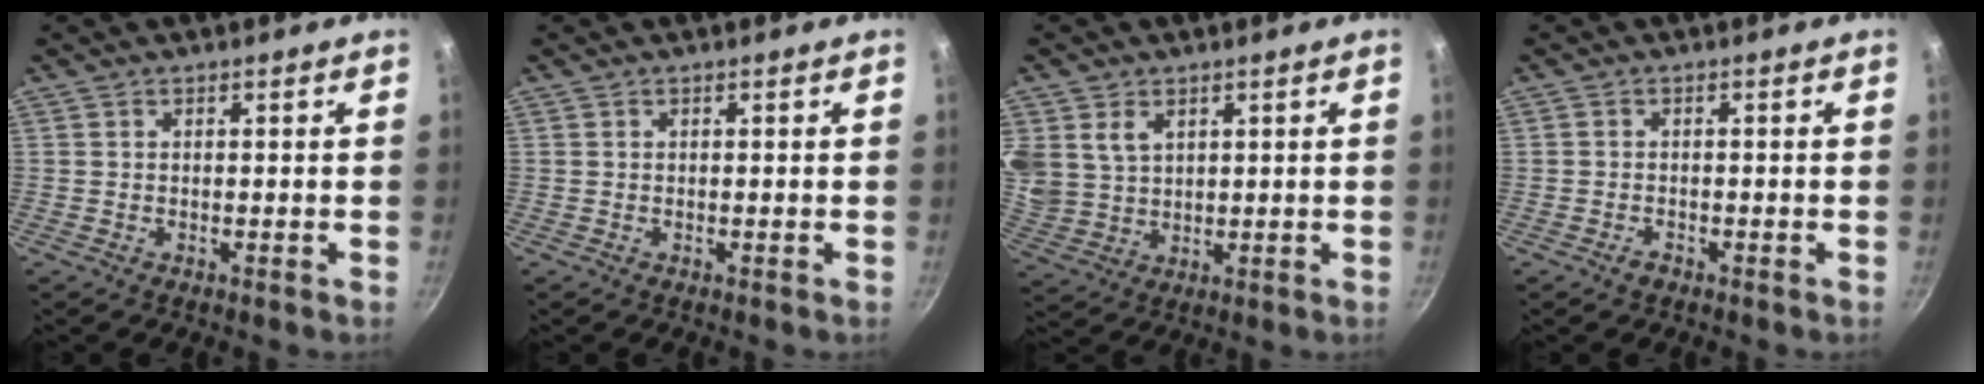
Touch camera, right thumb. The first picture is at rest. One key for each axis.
{"total": 0.0}
{"total": 8.6, "fx": 3.7, "fy": 6.4, "fz": 4.4, "tx": -0.077, "ty": -0.018, "tz": 0.083}
{"total": 1.5, "fx": -1.0, "fy": 0.9, "fz": 0.7, "tx": -0.012, "ty": 0.010, "tz": -0.019}